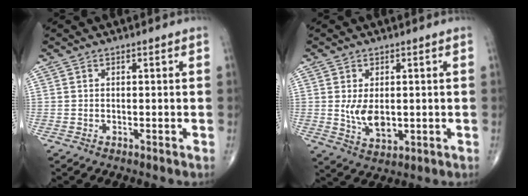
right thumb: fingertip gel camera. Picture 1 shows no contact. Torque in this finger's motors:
{"motor_torque": [0.67, 0.87, 0.23, 0.14, 0.10]}